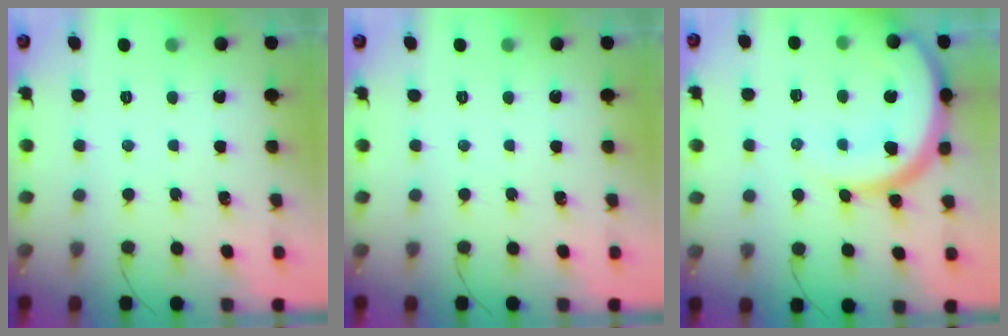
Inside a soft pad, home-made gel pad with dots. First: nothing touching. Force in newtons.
{"total": 0.0}
{"total": 13.8, "press": 13.8, "slide": 1.2}